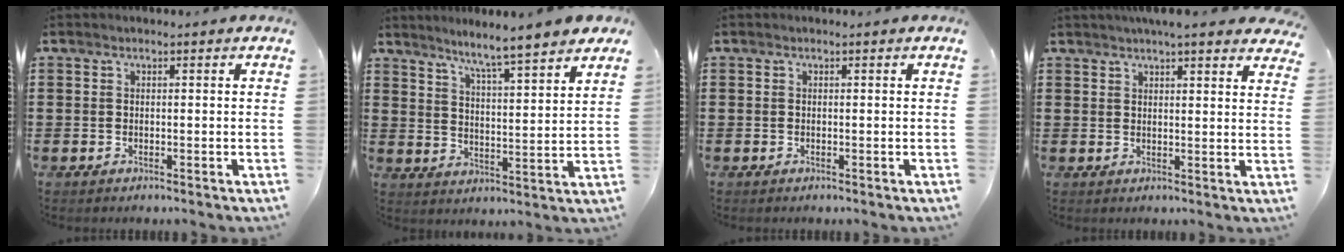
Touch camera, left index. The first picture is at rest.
{"total": 5.1, "force": [4.7, -1.1, 1.7], "torque": [-0.056, -0.041, 0.072]}
{"total": 0.0}
{"total": 4.3, "force": [3.9, 0.0, 1.9], "torque": [-0.047, -0.004, 0.071]}